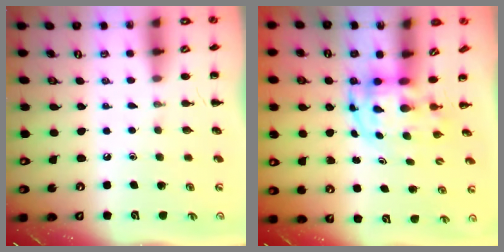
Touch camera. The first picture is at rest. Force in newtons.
{"total": 3.8, "press": 3.7, "slide": 0.7}